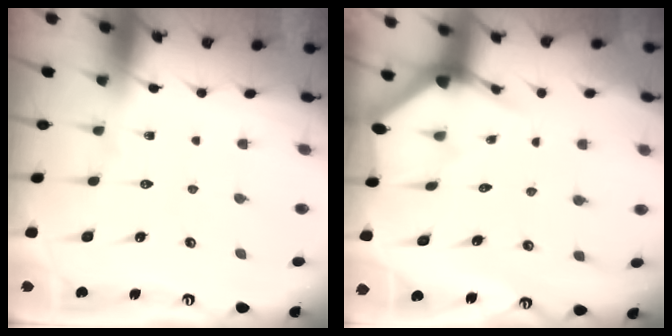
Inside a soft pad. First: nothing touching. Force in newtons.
{"total": 3.0, "press": 3.0, "slide": 0.2}